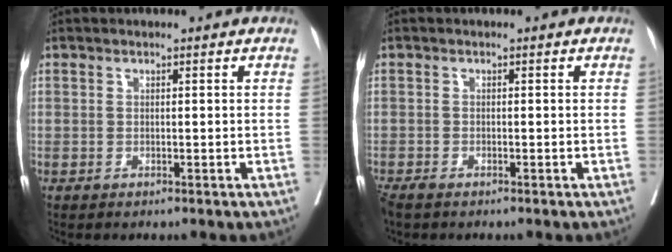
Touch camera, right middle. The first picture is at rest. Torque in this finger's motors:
{"motor_torque": [0.07, -0.04, 0.04, 0.00]}